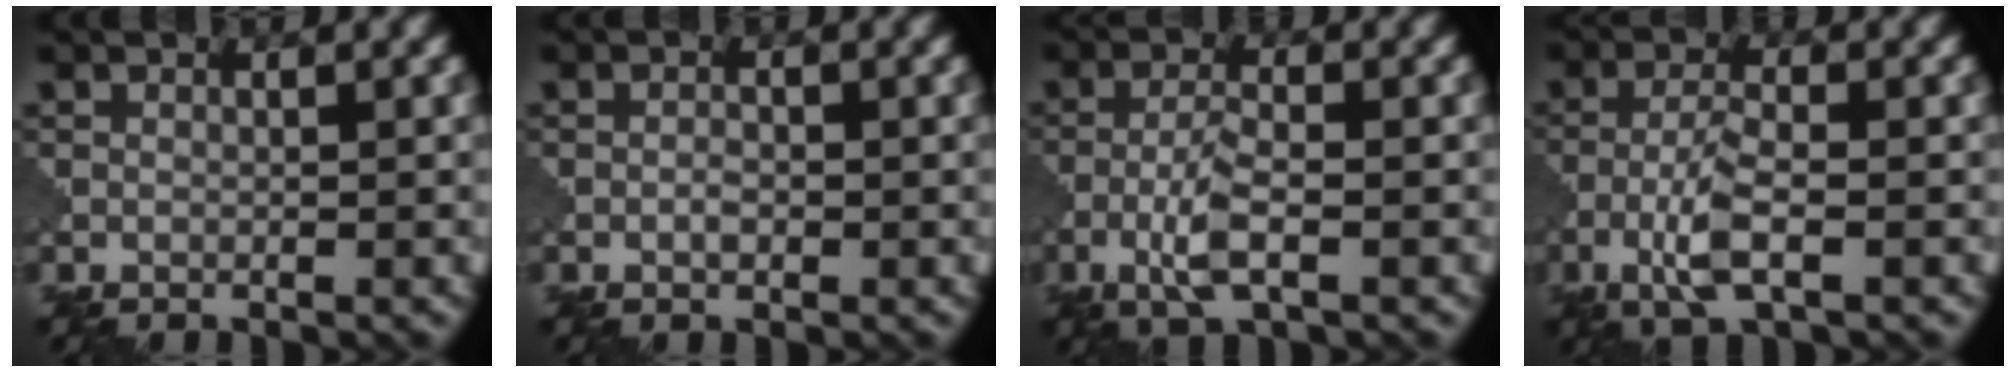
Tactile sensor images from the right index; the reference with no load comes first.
{"total": 1.0, "force": [-0.3, 0.5, 0.8], "torque": [-0.016, 0.002, -0.008]}
{"total": 3.6, "force": [-1.4, 0.9, 3.2], "torque": [-0.069, 0.002, -0.034]}
{"total": 4.1, "force": [-1.7, 1.0, 3.6], "torque": [-0.077, 0.002, -0.039]}